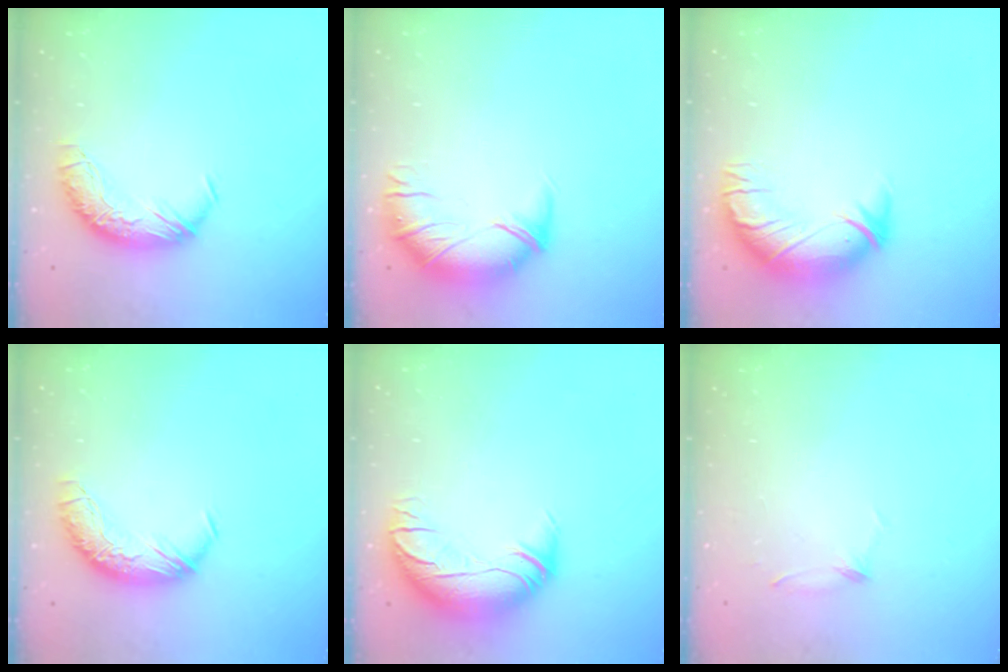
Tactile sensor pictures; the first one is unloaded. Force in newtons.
{"total": 3.9, "press": 3.3, "slide": 2.0}
{"total": 3.0, "press": 0.5, "slide": 2.9}
{"total": 0.0}
{"total": 2.7, "press": 0.5, "slide": 2.7}
{"total": 8.3, "press": 8.3, "slide": 0.6}